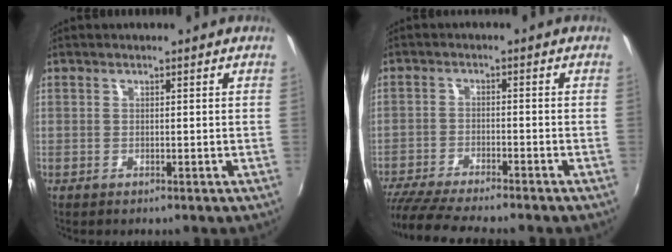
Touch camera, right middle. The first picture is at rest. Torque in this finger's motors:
{"motor_torque": [1.03, -1.10, 0.28, 0.07]}